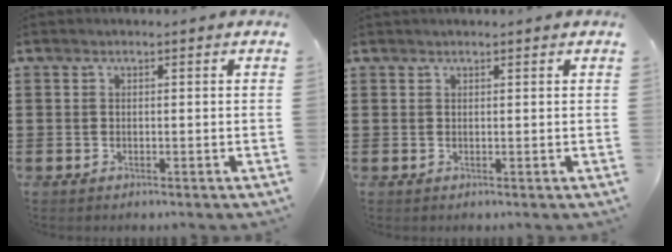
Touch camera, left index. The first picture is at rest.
{"total": 0.7, "force": [0.6, 0.0, 0.3], "torque": [-0.007, 0.000, 0.013]}